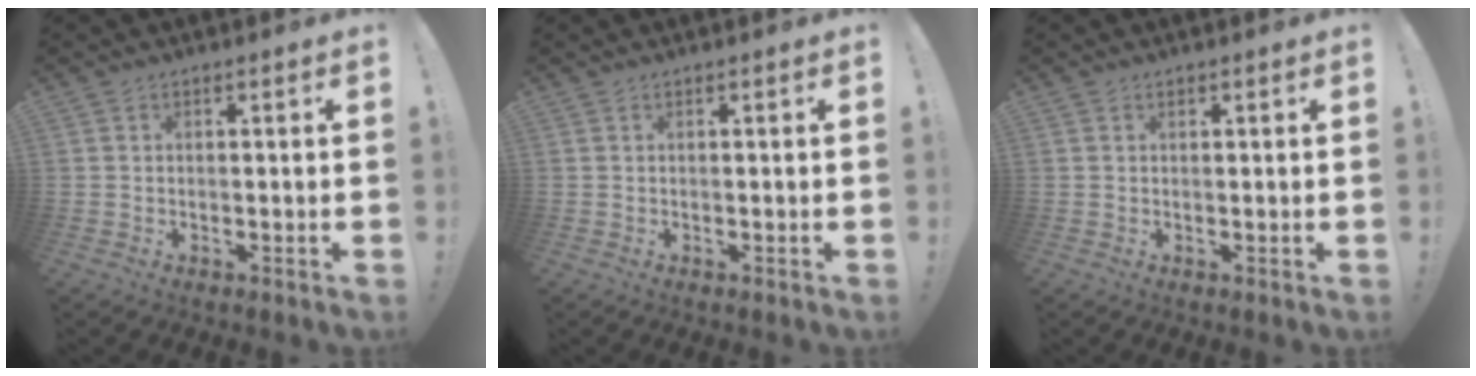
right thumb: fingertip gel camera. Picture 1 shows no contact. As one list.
[{"total": 0.0}, {"total": 0.6, "force": [0.4, 0.3, 0.2], "torque": [0.004, -0.002, 0.006]}]